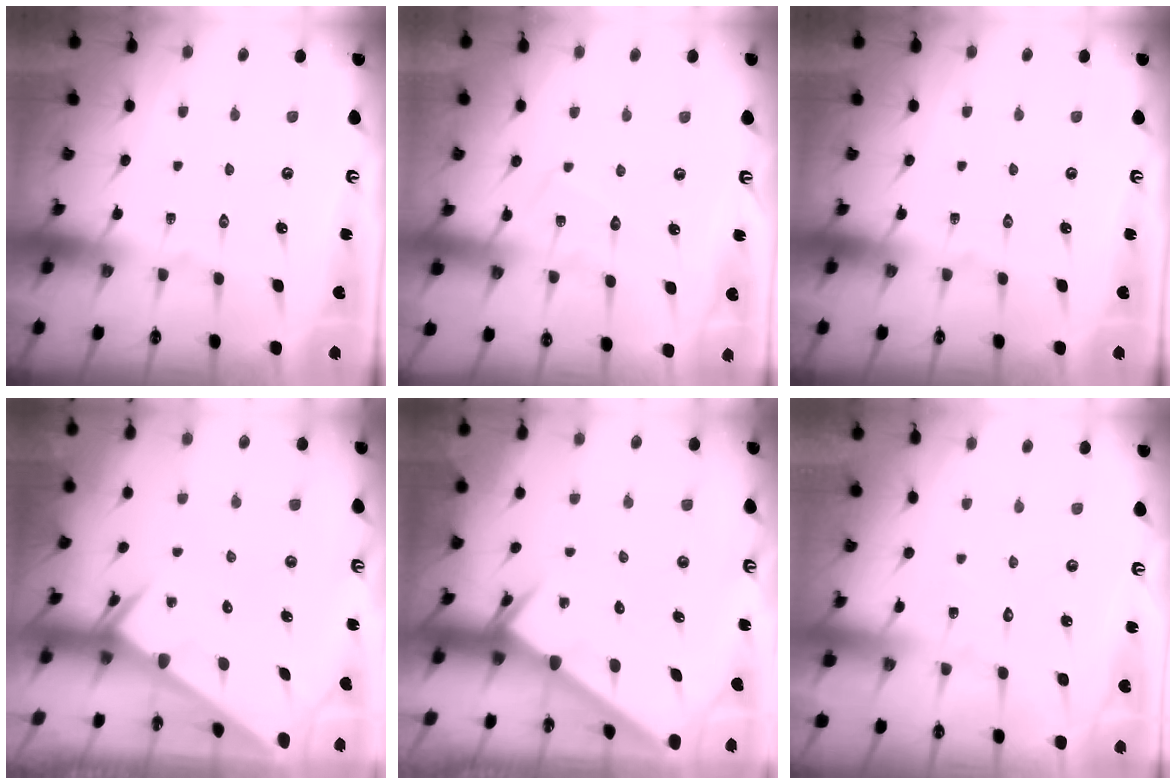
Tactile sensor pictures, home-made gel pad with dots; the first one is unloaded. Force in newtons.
{"total": 5.6, "press": 5.6, "slide": 0.4}
{"total": 0.0}
{"total": 2.5, "press": 2.5, "slide": 0.1}
{"total": 2.5, "press": 2.5, "slide": 0.1}
{"total": 4.2, "press": 4.1, "slide": 0.4}